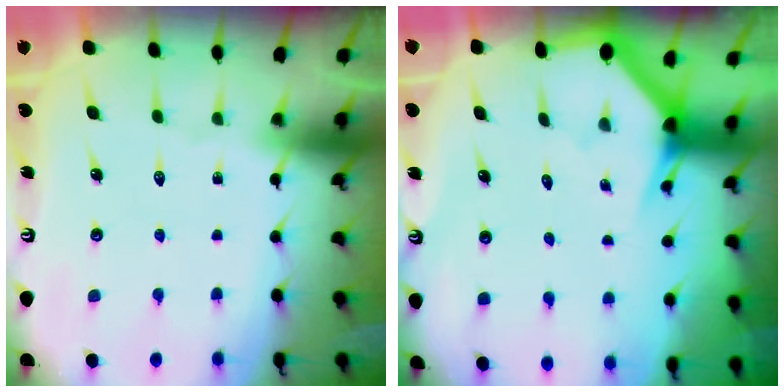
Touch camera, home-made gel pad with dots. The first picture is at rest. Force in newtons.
{"total": 2.8, "press": 2.8, "slide": 0.1}